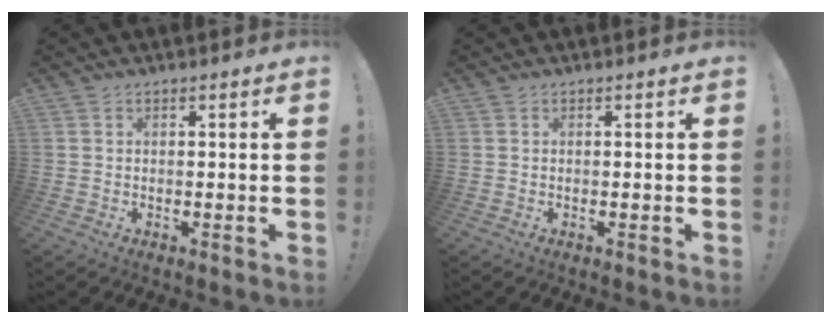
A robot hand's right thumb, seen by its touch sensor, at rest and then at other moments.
{"total": 0.0}